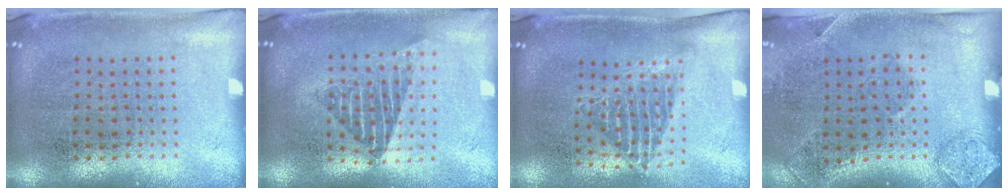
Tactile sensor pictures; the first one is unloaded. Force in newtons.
{"total": 1.7, "press": 1.4, "slide": 1.0}
{"total": 1.4, "press": 1.1, "slide": 0.9}
{"total": 1.9, "press": 1.2, "slide": 1.5}